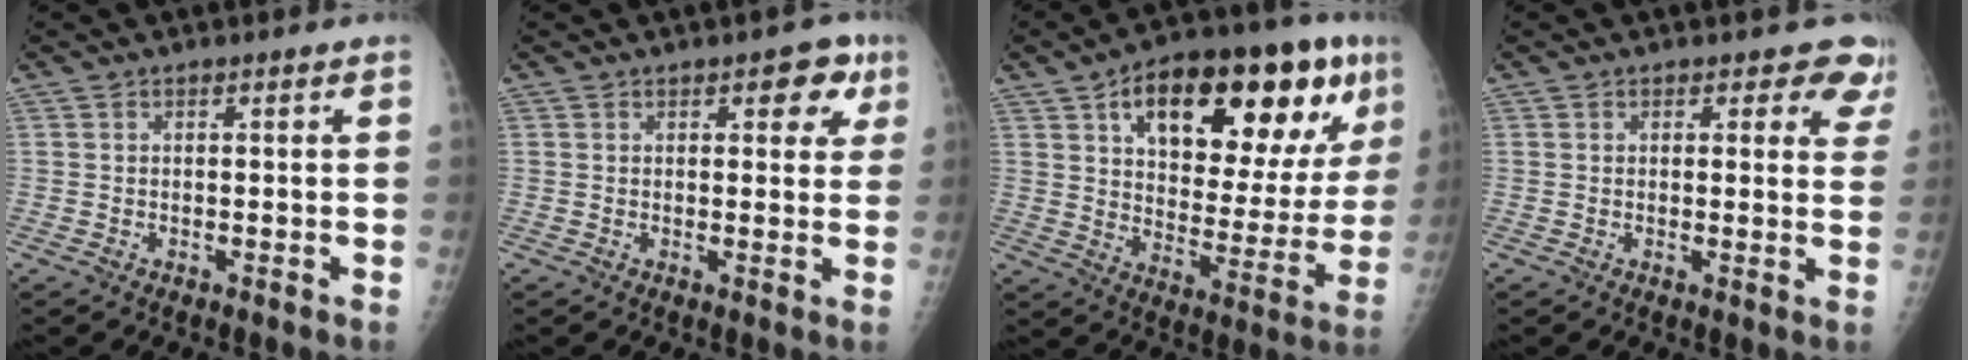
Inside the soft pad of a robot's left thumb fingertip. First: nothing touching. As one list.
[{"total": 5.4, "force": [2.5, 3.0, 3.8], "torque": [-0.008, -0.005, 0.020]}, {"total": 27.8, "force": [12.7, 11.9, 21.7], "torque": [-0.276, -0.003, 0.190]}, {"total": 6.4, "force": [5.1, 3.3, 2.0], "torque": [0.026, -0.020, 0.034]}]